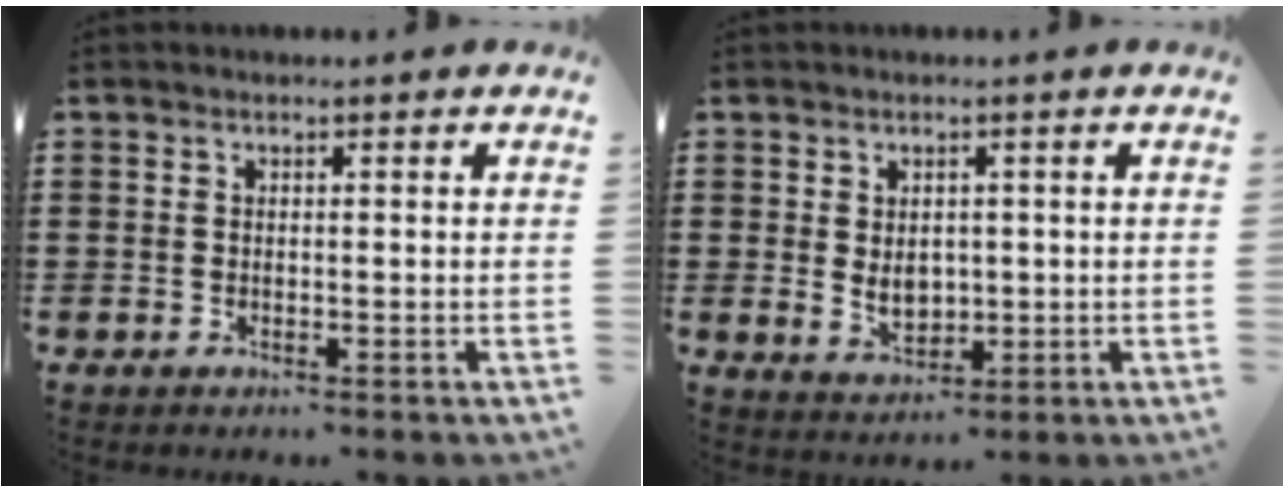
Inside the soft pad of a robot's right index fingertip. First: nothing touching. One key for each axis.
{"total": 3.7, "fx": 0.1, "fy": 2.8, "fz": 2.5, "tx": -0.037, "ty": 0.001, "tz": -0.004}